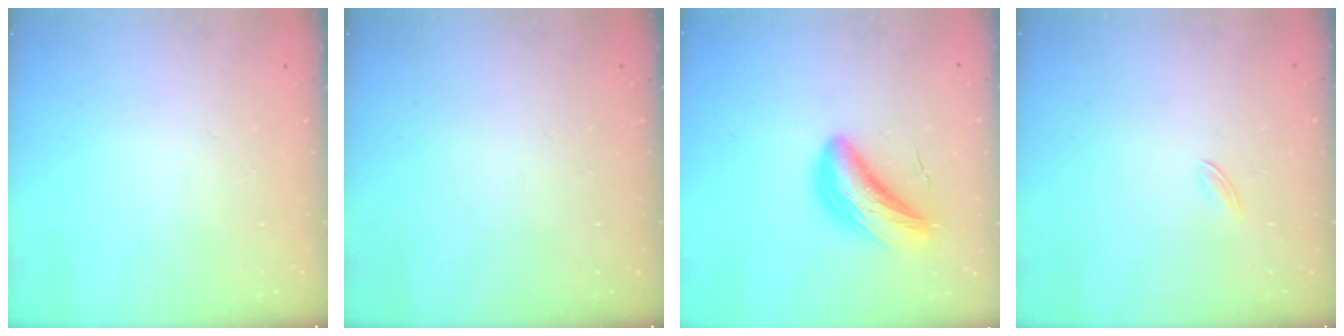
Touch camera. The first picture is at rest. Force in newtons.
{"total": 0.0}
{"total": 9.4, "press": 9.3, "slide": 1.7}
{"total": 1.7, "press": 1.7, "slide": 0.5}